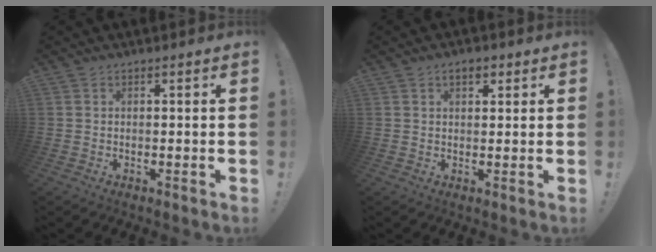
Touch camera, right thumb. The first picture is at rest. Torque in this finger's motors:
{"motor_torque": [-0.08, 0.17, 0.06, -0.06, 0.00]}